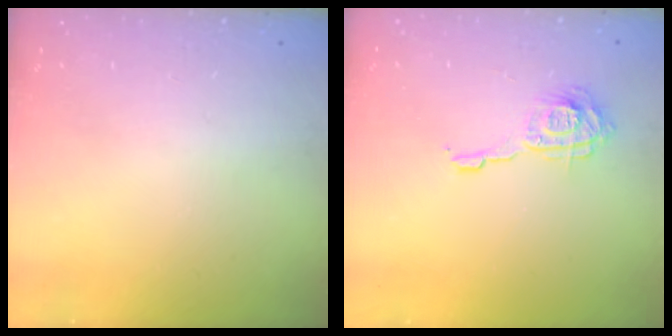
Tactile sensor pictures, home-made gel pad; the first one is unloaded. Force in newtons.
{"total": 10.2, "press": 10.2, "slide": 0.8}